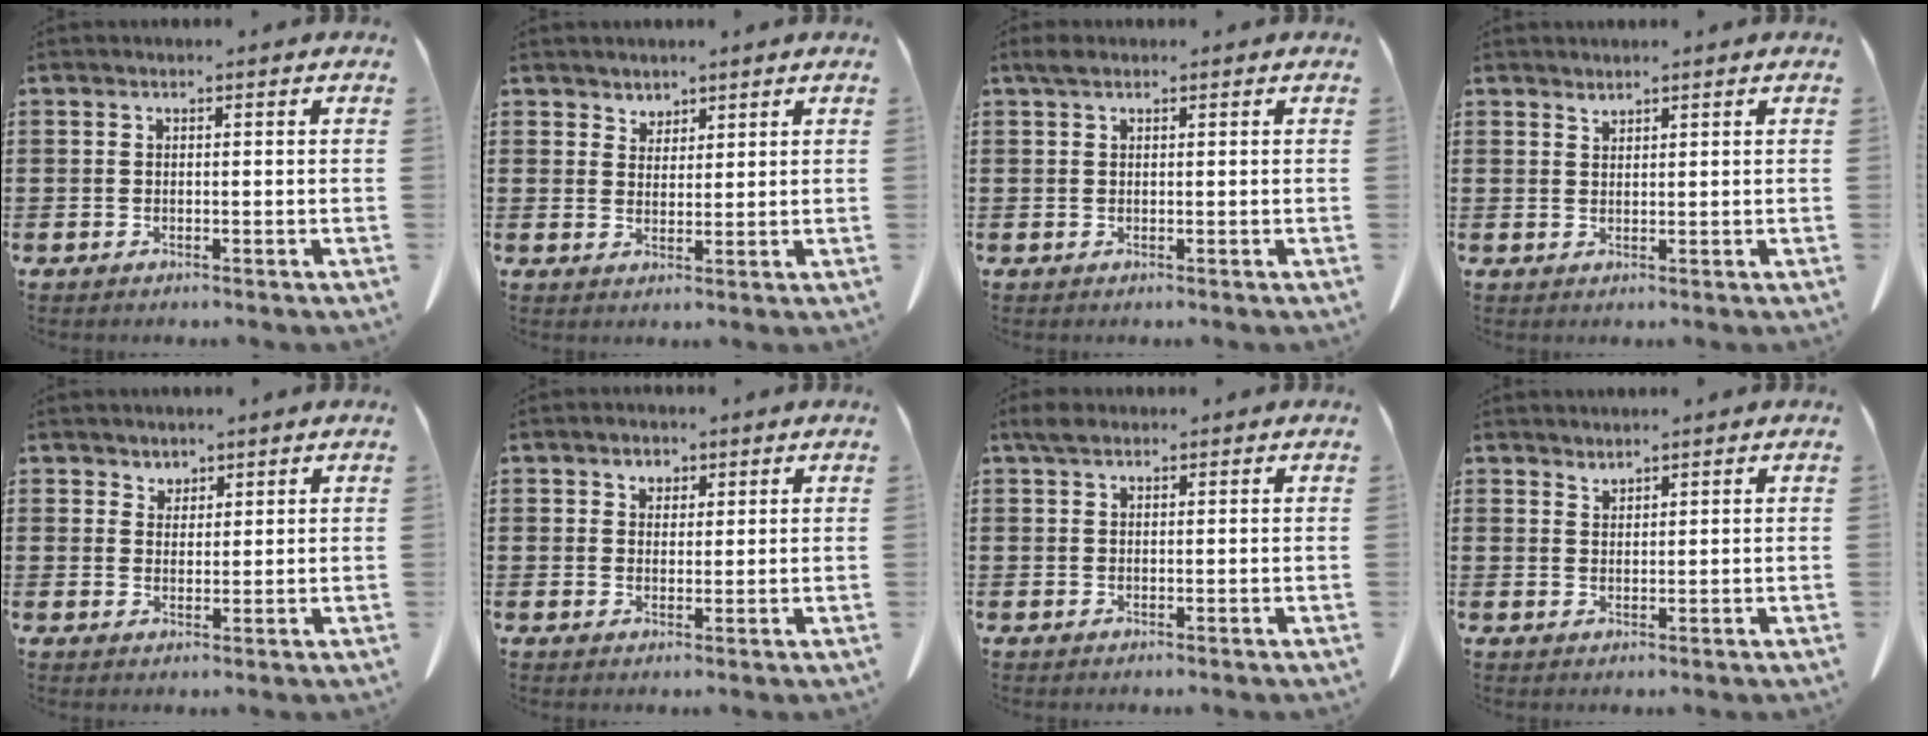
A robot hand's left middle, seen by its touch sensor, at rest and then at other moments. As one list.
[{"total": 2.5, "force": [2.2, 1.1, 0.1], "torque": [-0.009, 0.001, 0.044]}, {"total": 1.3, "force": [0.7, 0.5, 0.9], "torque": [-0.020, 0.003, 0.014]}, {"total": 1.3, "force": [1.3, 0.0, 0.1], "torque": [-0.004, -0.004, 0.027]}, {"total": 2.2, "force": [2.0, 0.8, 0.0], "torque": [-0.006, 0.001, 0.041]}, {"total": 2.0, "force": [1.4, 1.4, 0.3], "torque": [-0.014, 0.008, 0.025]}, {"total": 1.9, "force": [1.3, 0.9, 1.1], "torque": [-0.026, 0.003, 0.024]}, {"total": 1.6, "force": [1.6, 0.0, 0.0], "torque": [-0.003, -0.003, 0.033]}]